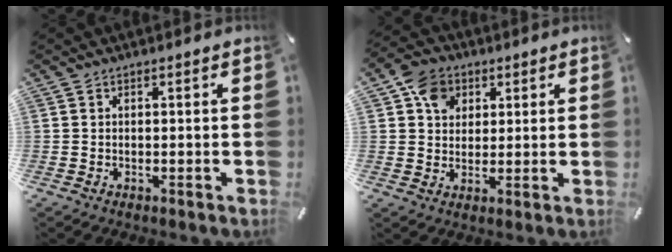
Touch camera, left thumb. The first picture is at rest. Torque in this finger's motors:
{"motor_torque": [0.90, 0.81, 0.45, -0.63, 0.22]}